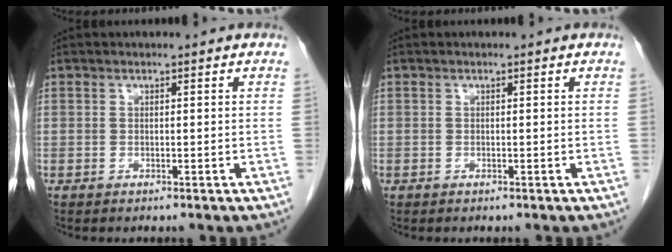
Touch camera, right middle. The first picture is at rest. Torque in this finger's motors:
{"motor_torque": [1.18, -0.96, 0.77, 0.21]}